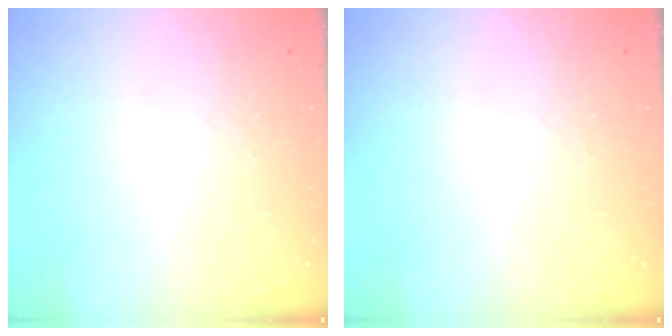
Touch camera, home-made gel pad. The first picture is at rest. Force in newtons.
{"total": 0.0}